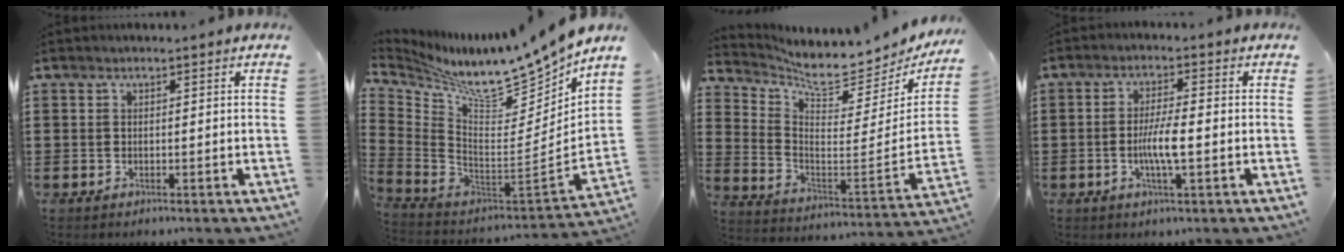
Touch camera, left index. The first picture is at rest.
{"total": 10.7, "force": [9.9, 0.7, 4.0], "torque": [-0.098, -0.094, 0.157]}
{"total": 6.6, "force": [6.0, 0.7, 2.6], "torque": [-0.068, -0.066, 0.094]}
{"total": 5.3, "force": [-1.0, 0.9, 5.1], "torque": [-0.101, -0.002, -0.023]}